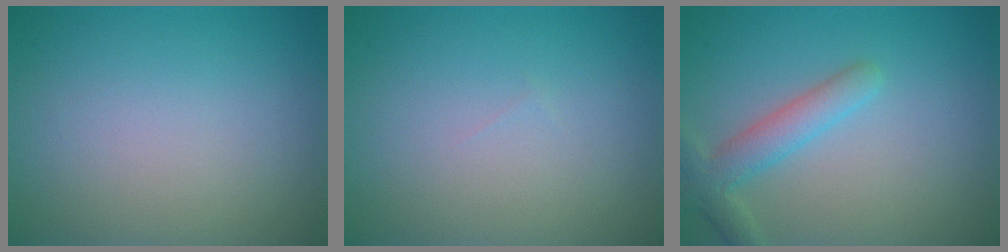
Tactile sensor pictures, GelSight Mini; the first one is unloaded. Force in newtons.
{"total": 0.0}
{"total": 3.2, "press": 3.2, "slide": 0.2}